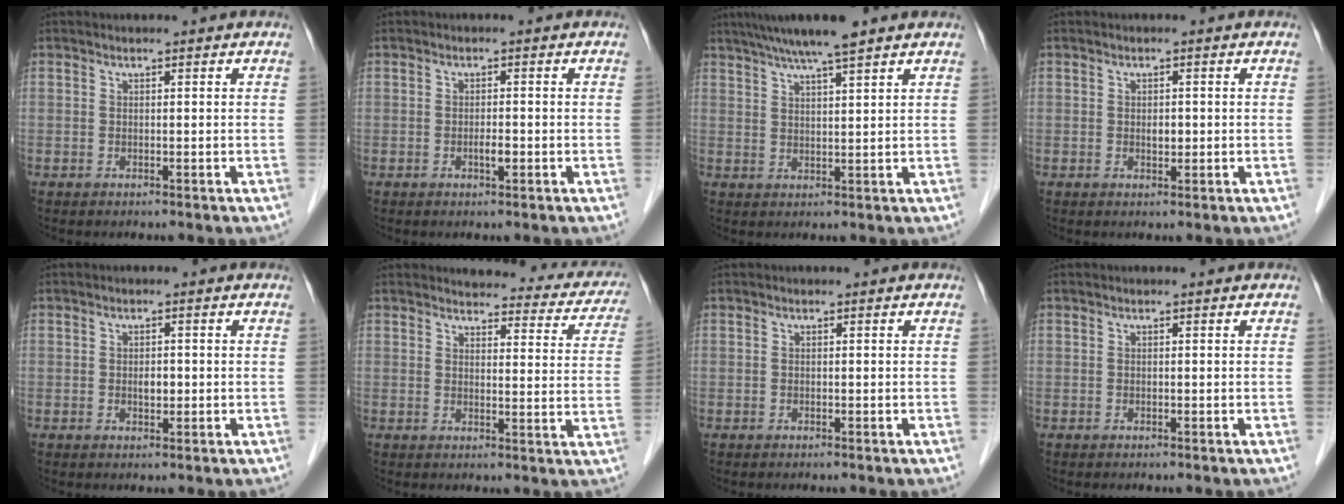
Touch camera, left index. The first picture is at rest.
{"total": 1.5, "force": [-0.7, 0.4, 1.3], "torque": [-0.025, -0.003, -0.011]}
{"total": 8.1, "force": [6.4, -0.1, 4.9], "torque": [-0.081, 0.021, 0.101]}
{"total": 1.4, "force": [-0.2, 0.9, 1.1], "torque": [-0.018, -0.003, -0.001]}
{"total": 1.6, "force": [-0.3, 1.0, 1.3], "torque": [-0.022, -0.002, -0.003]}
{"total": 15.8, "force": [14.8, 4.2, 3.9], "torque": [-0.006, -0.045, 0.138]}
{"total": 0.0}
{"total": 0.0}